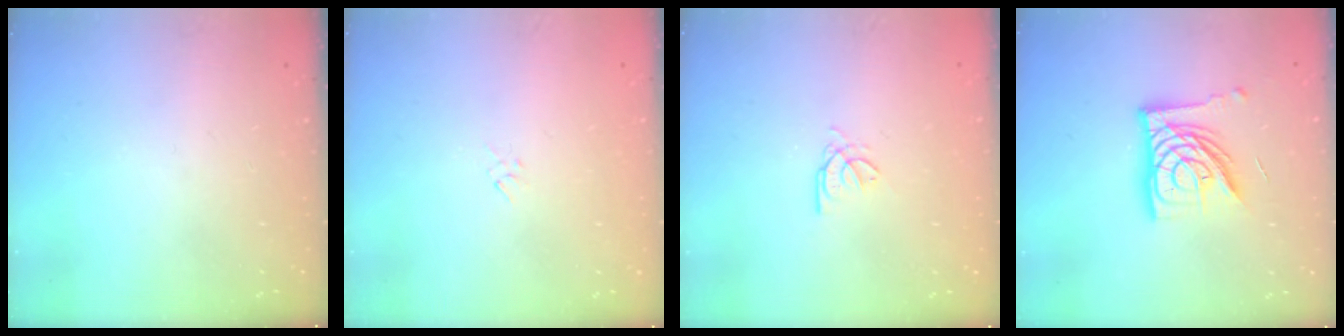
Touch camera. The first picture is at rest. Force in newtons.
{"total": 2.3, "press": 2.2, "slide": 0.6}
{"total": 2.7, "press": 2.7, "slide": 0.4}
{"total": 14.7, "press": 14.6, "slide": 1.7}